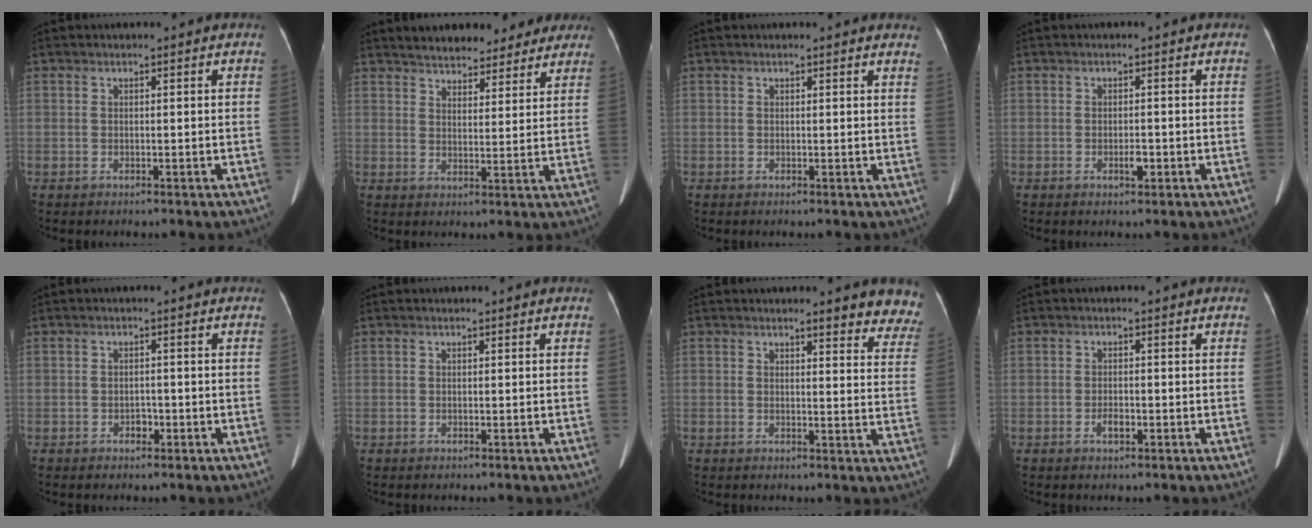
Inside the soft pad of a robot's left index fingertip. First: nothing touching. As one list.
[{"total": 15.0, "force": [12.9, 5.3, 5.6], "torque": [-0.066, 0.002, 0.162]}, {"total": 5.0, "force": [4.8, 0.5, 1.3], "torque": [-0.002, -0.026, 0.024]}, {"total": 1.6, "force": [-1.2, 0.6, 0.9], "torque": [-0.016, -0.018, -0.020]}, {"total": 1.6, "force": [-1.3, 0.8, 0.3], "torque": [-0.002, -0.014, -0.022]}, {"total": 0.0}, {"total": 10.4, "force": [9.6, 1.8, 3.5], "torque": [0.005, -0.046, 0.074]}, {"total": 1.8, "force": [-1.4, 0.7, 0.9], "torque": [-0.017, -0.016, -0.024]}]